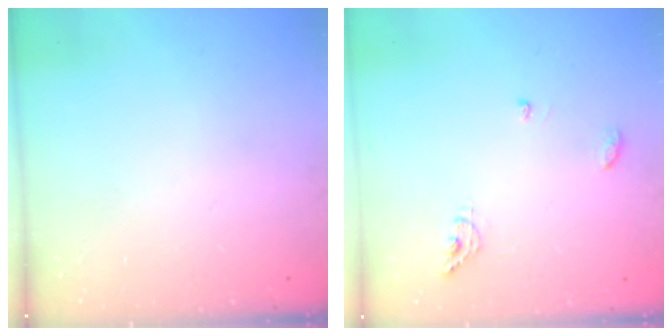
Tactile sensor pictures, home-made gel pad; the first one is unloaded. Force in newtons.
{"total": 6.8, "press": 6.8, "slide": 0.5}